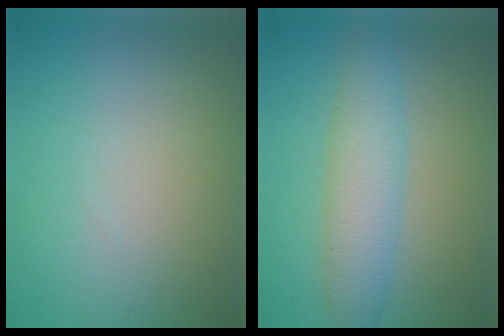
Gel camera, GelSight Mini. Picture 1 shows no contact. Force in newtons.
{"total": 5.1, "press": 5.1, "slide": 0.2}